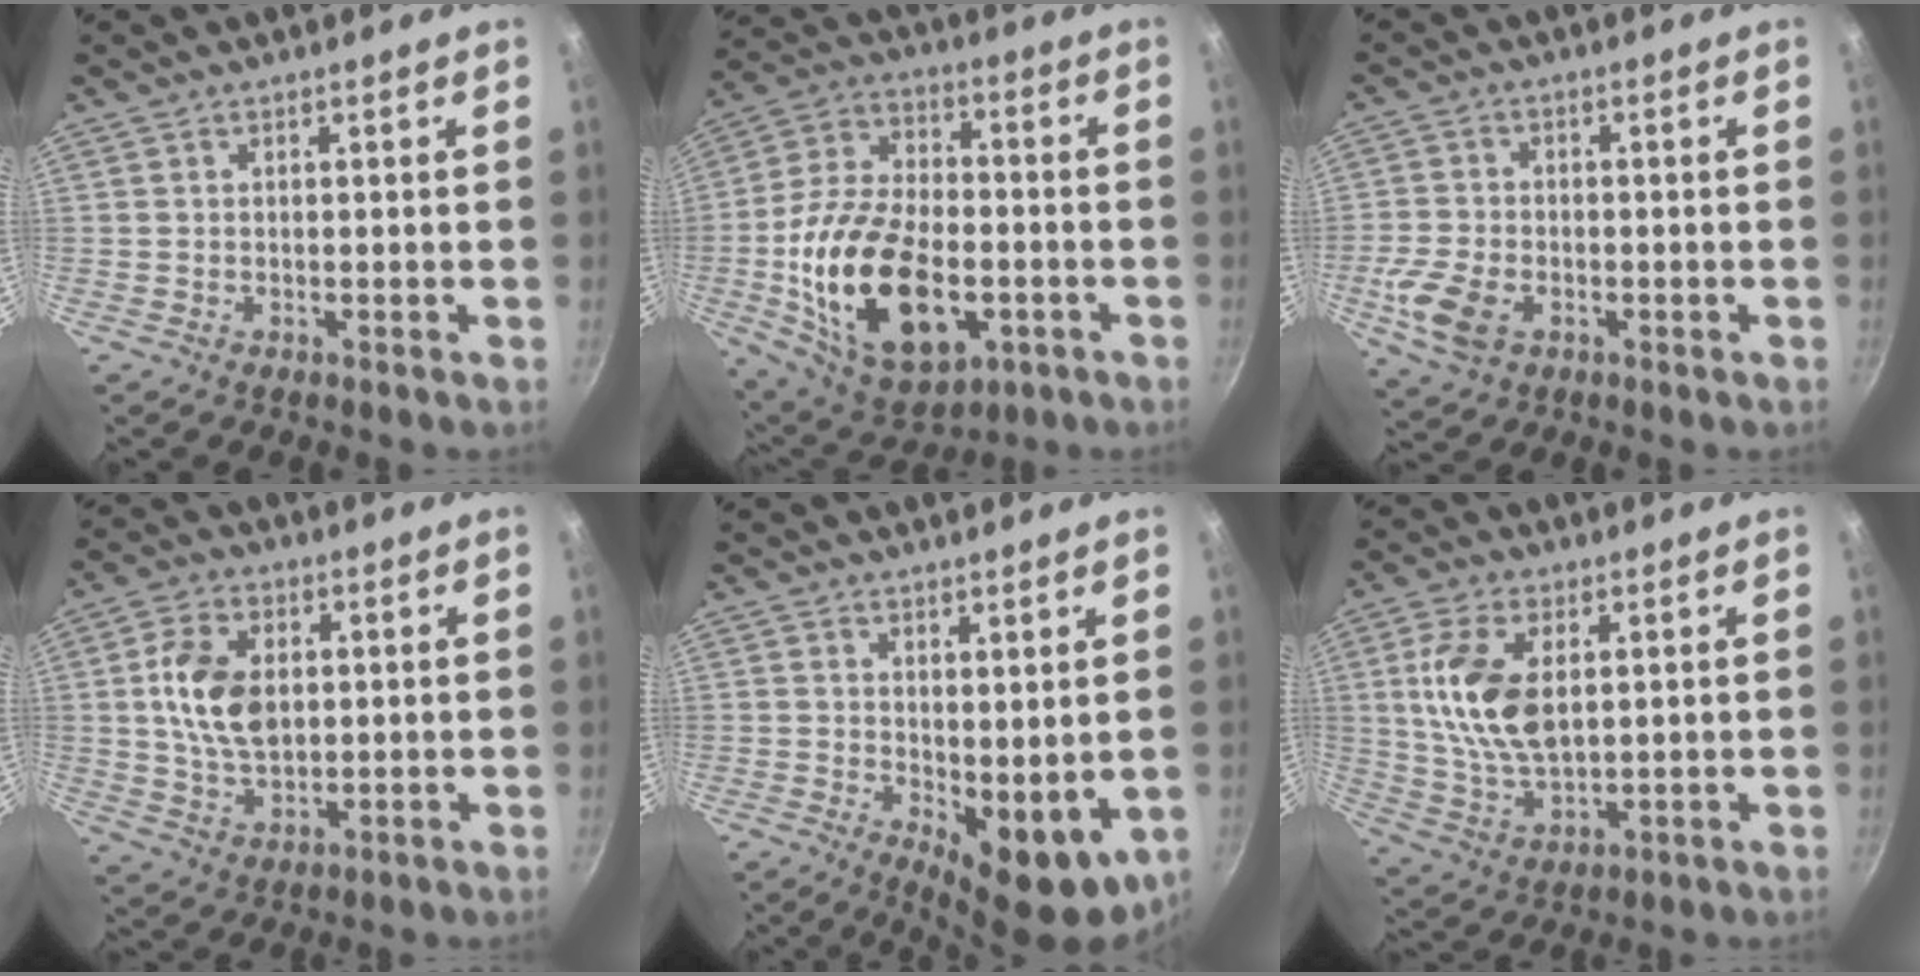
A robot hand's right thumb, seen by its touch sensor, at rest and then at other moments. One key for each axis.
{"total": 25.2, "fx": -5.7, "fy": 14.8, "fz": 19.5, "tx": -0.343, "ty": 0.025, "tz": -0.085}
{"total": 9.1, "fx": -2.9, "fy": 6.1, "fz": 6.1, "tx": -0.124, "ty": 0.008, "tz": -0.052}
{"total": 11.0, "fx": 1.5, "fy": 7.1, "fz": 8.3, "tx": -0.139, "ty": -0.002, "tz": 0.027}
{"total": 9.6, "fx": 0.6, "fy": 4.6, "fz": 8.4, "tx": -0.095, "ty": -0.019, "tz": 0.022}
{"total": 13.3, "fx": 2.7, "fy": 7.3, "fz": 10.8, "tx": -0.203, "ty": -0.015, "tz": 0.058}